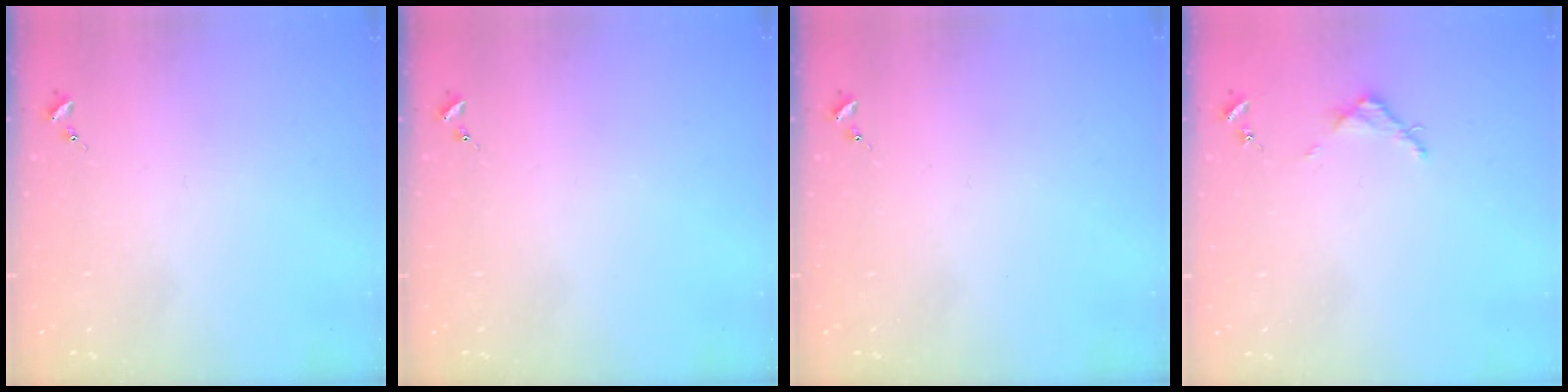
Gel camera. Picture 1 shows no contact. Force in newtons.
{"total": 0.0}
{"total": 0.0}
{"total": 3.1, "press": 3.1, "slide": 0.4}